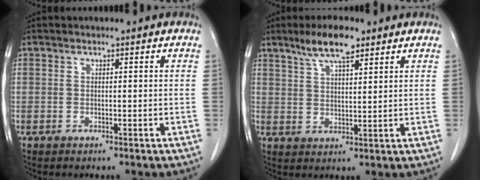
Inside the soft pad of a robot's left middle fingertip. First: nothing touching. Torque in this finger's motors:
{"motor_torque": [0.39, -0.34, 0.09, 0.03]}